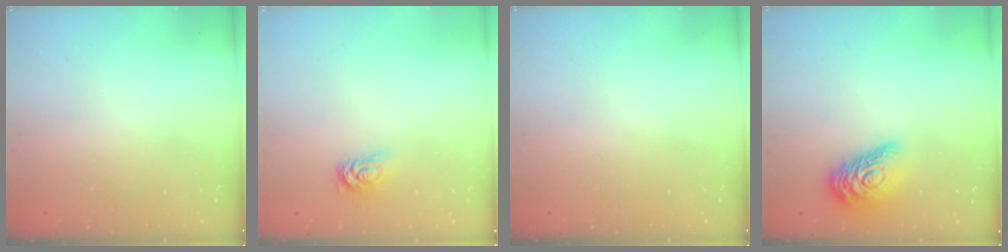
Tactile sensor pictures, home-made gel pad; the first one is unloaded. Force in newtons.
{"total": 3.3, "press": 3.3, "slide": 0.5}
{"total": 0.0}
{"total": 13.8, "press": 13.8, "slide": 0.7}